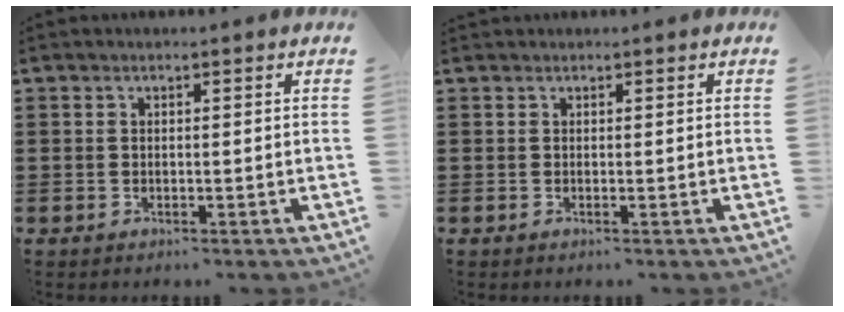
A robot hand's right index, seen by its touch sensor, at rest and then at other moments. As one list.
[{"total": 0.0}]